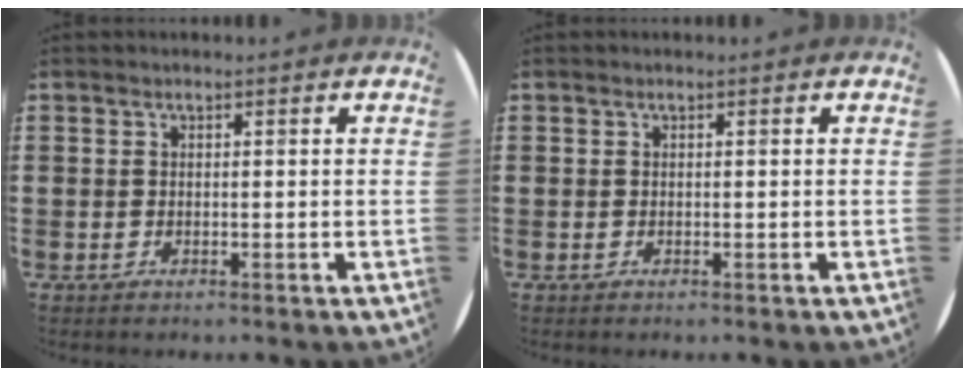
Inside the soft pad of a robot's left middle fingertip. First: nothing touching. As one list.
[{"total": 0.0}]